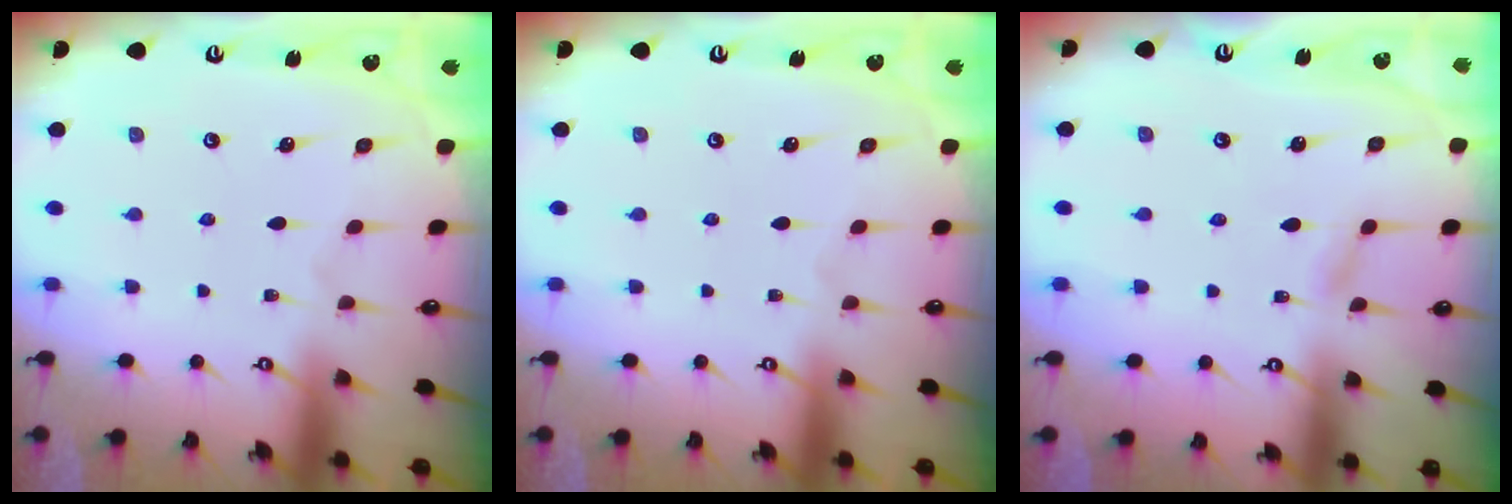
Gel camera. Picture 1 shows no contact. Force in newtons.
{"total": 0.0}
{"total": 3.7, "press": 3.6, "slide": 0.4}